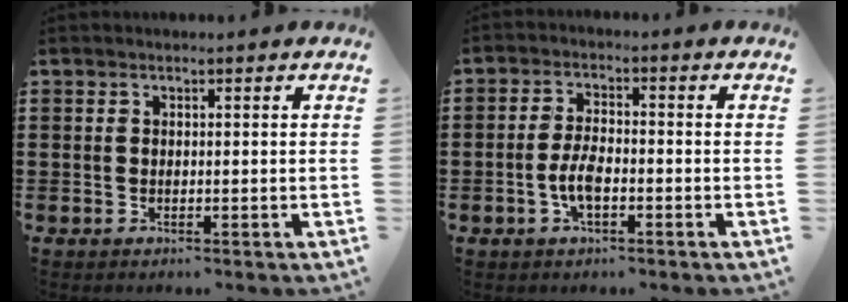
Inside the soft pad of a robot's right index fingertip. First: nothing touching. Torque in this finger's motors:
{"motor_torque": [2.14, 0.00, 0.45, 0.01]}